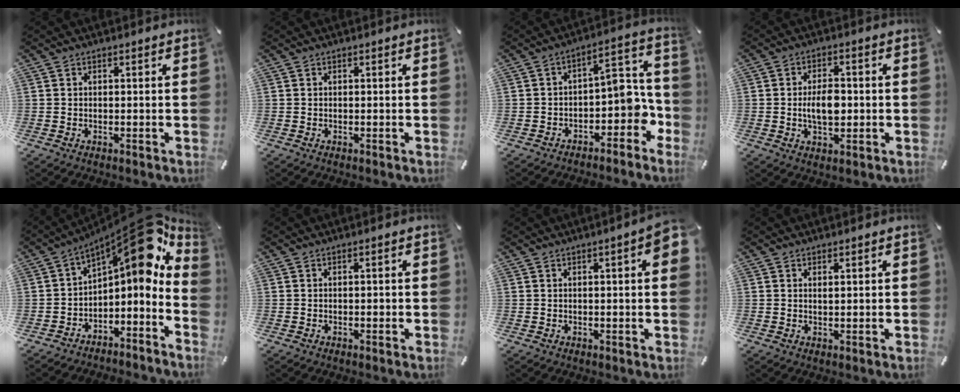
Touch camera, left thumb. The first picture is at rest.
{"total": 0.0}
{"total": 9.2, "force": [-2.9, 6.2, 6.2], "torque": [-0.061, 0.002, -0.054]}
{"total": 6.8, "force": [-0.5, 4.2, 5.4], "torque": [-0.094, 0.000, -0.015]}
{"total": 15.6, "force": [8.7, 6.7, 11.1], "torque": [-0.138, -0.077, 0.139]}
{"total": 0.7, "force": [-0.1, 0.3, 0.6], "torque": [-0.013, 0.001, -0.003]}
{"total": 4.8, "force": [1.4, 0.8, 4.5], "torque": [-0.068, -0.002, 0.020]}
{"total": 0.8, "force": [0.5, 0.3, 0.5], "torque": [-0.011, 0.001, 0.010]}